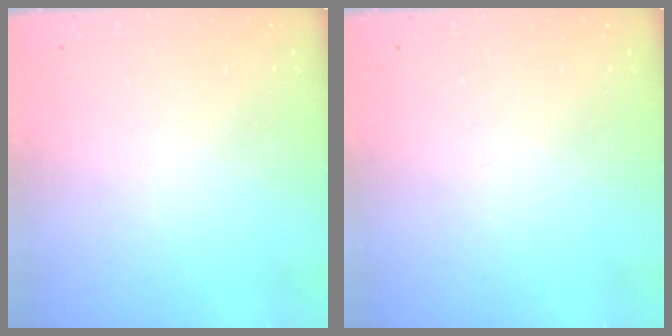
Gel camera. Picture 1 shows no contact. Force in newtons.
{"total": 0.0}